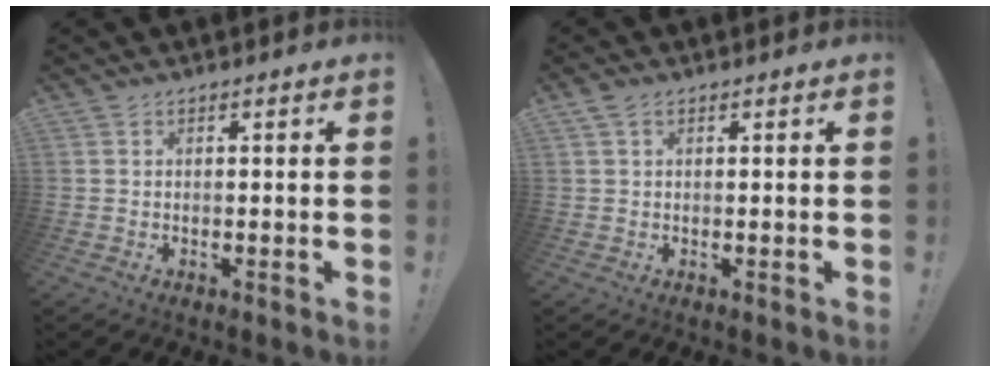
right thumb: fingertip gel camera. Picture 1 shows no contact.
{"total": 2.0, "force": [1.1, 1.1, 1.3], "torque": [-0.018, 0.000, 0.019]}